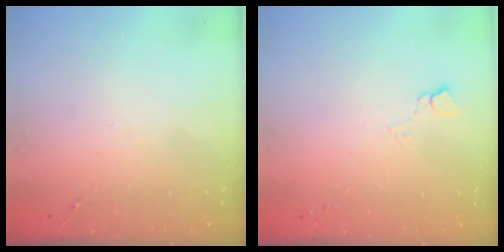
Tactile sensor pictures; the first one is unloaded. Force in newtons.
{"total": 3.8, "press": 3.7, "slide": 0.5}